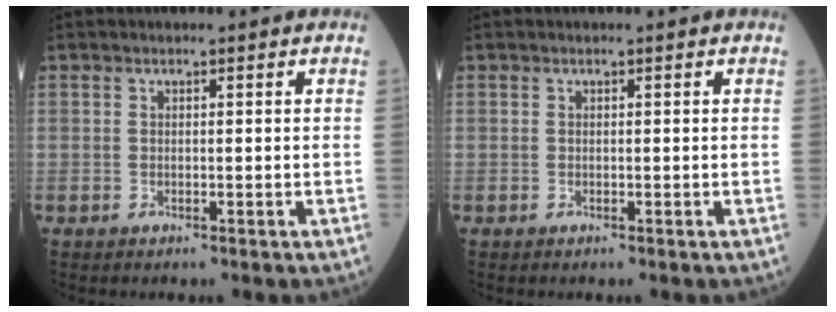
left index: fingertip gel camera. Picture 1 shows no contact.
{"total": 0.0}